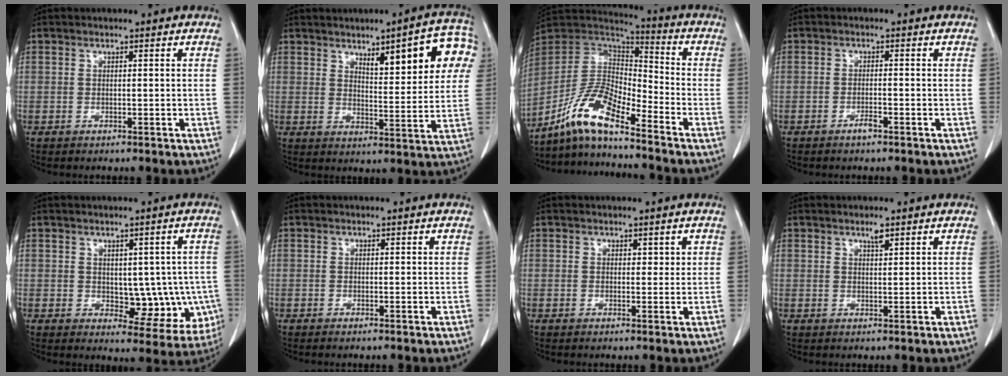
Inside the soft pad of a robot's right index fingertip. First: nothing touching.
{"total": 12.7, "force": [5.6, 2.7, 11.1], "torque": [-0.137, 0.013, 0.072]}
{"total": 11.5, "force": [-8.5, 1.7, 7.6], "torque": [-0.164, 0.015, -0.164]}
{"total": 1.3, "force": [-0.9, 0.1, 0.9], "torque": [-0.016, 0.001, -0.013]}
{"total": 8.9, "force": [-0.7, 5.2, 7.2], "torque": [-0.064, 0.010, 0.011]}
{"total": 0.0}
{"total": 1.5, "force": [0.7, 0.9, 0.9], "torque": [-0.006, 0.002, 0.010]}
{"total": 1.4, "force": [1.0, 0.2, 1.0], "torque": [-0.020, -0.001, 0.019]}